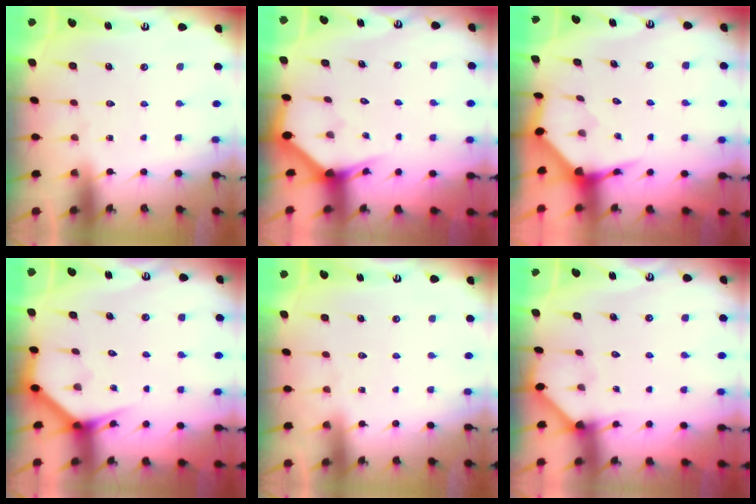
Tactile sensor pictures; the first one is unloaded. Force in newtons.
{"total": 3.0, "press": 3.0, "slide": 0.1}
{"total": 4.0, "press": 3.9, "slide": 0.4}
{"total": 3.6, "press": 3.6, "slide": 0.3}
{"total": 0.0}
{"total": 2.6, "press": 2.6, "slide": 0.2}